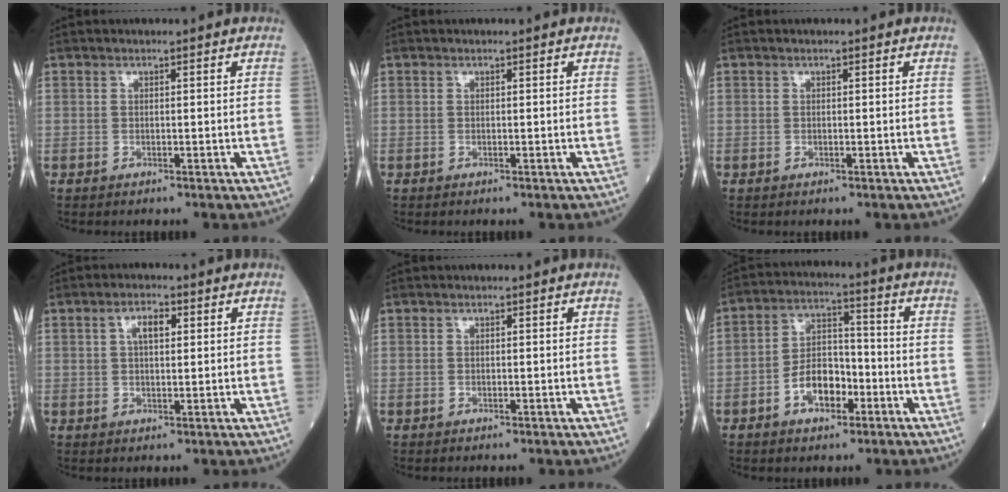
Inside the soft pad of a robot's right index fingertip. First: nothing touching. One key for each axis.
{"total": 0.0}
{"total": 0.0}
{"total": 3.4, "fx": 1.2, "fy": 1.3, "fz": 2.9, "tx": -0.055, "ty": 0.007, "tz": 0.020}
{"total": 0.0}
{"total": 7.9, "fx": -3.3, "fy": 4.3, "fz": 5.7, "tx": -0.111, "ty": 0.019, "tz": -0.057}